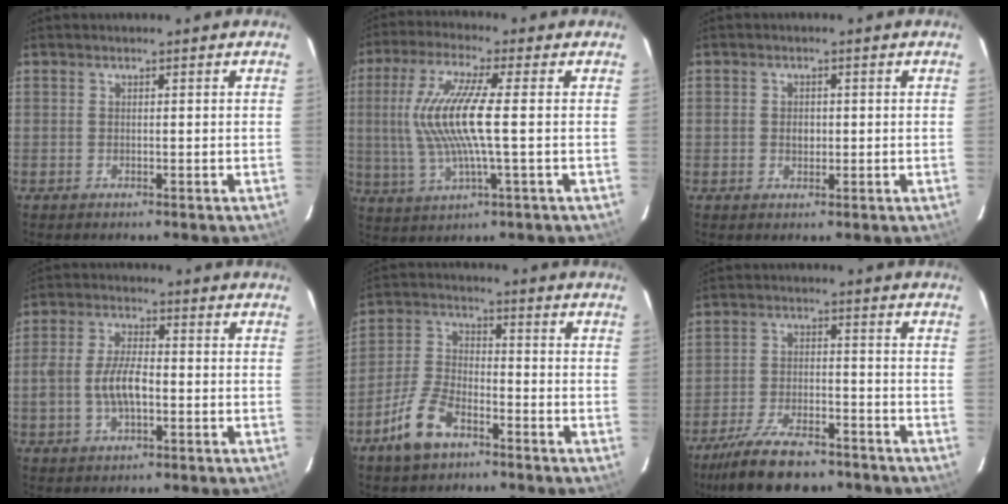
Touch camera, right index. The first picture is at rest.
{"total": 12.6, "force": [0.3, 1.2, 12.6], "torque": [-0.252, -0.002, 0.010]}
{"total": 2.1, "force": [-0.2, 1.7, 1.2], "torque": [-0.019, 0.004, -0.004]}
{"total": 7.3, "force": [-1.6, 3.4, 6.3], "torque": [-0.128, 0.007, -0.026]}
{"total": 9.5, "force": [-6.2, 4.4, 5.8], "torque": [-0.132, 0.005, -0.118]}
{"total": 14.7, "force": [-11.7, 5.3, 7.3], "torque": [-0.164, -0.016, -0.193]}